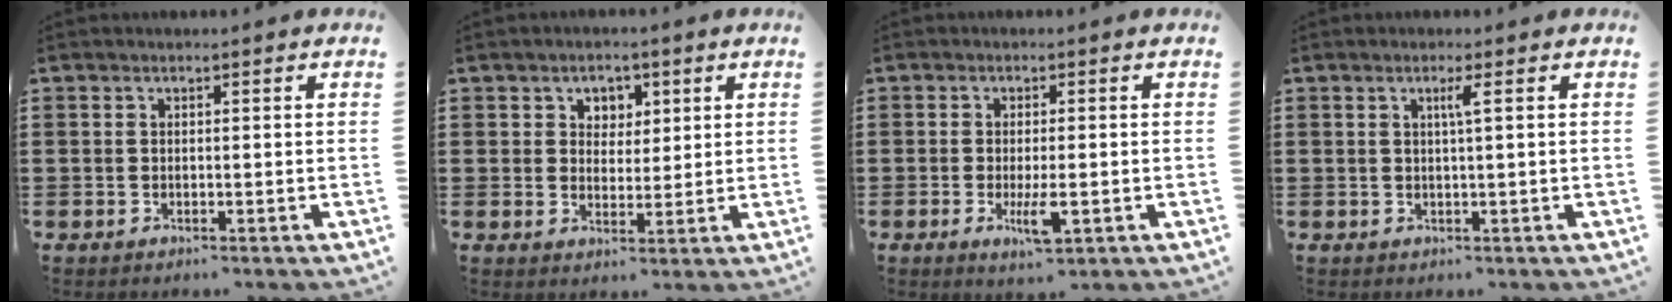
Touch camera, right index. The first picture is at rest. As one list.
[{"total": 3.1, "force": [1.5, 2.6, 0.7], "torque": [-0.028, 0.013, 0.025]}, {"total": 4.8, "force": [-1.5, 1.3, 4.3], "torque": [-0.089, -0.012, -0.029]}, {"total": 1.8, "force": [0.4, -0.3, 1.7], "torque": [-0.032, -0.003, 0.004]}]